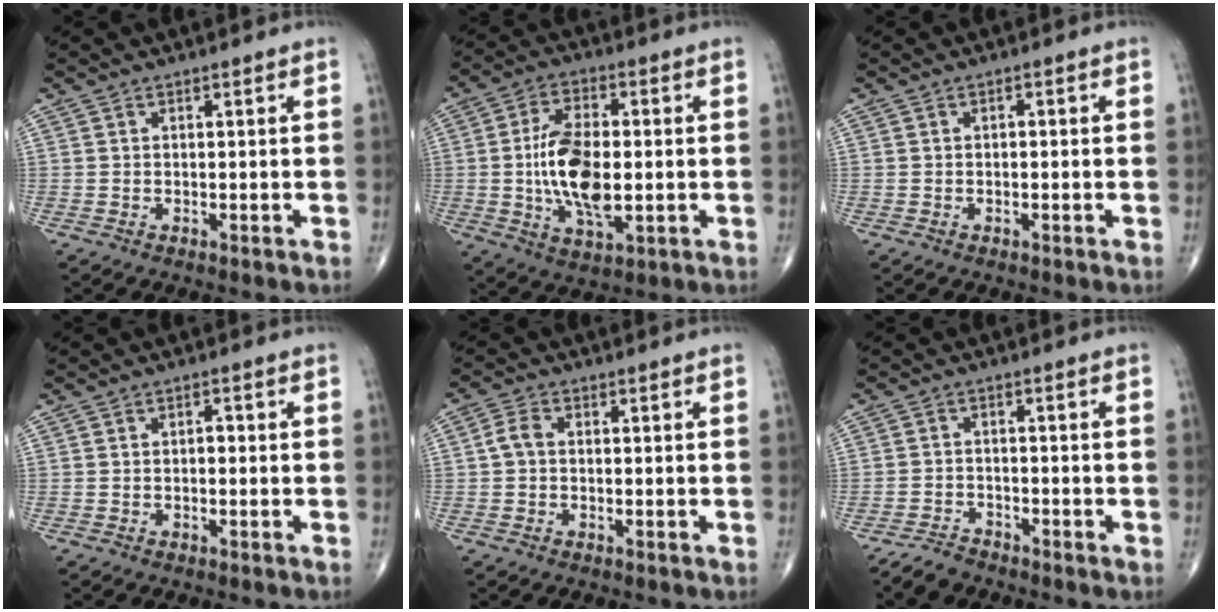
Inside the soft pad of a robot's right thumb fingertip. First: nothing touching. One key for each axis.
{"total": 13.6, "fx": -0.7, "fy": 6.7, "fz": 11.9, "tx": -0.216, "ty": -0.001, "tz": -0.012}
{"total": 0.7, "fx": -0.1, "fy": 0.4, "fz": 0.5, "tx": -0.006, "ty": 0.002, "tz": -0.003}
{"total": 1.3, "fx": -0.1, "fy": 0.8, "fz": 1.1, "tx": -0.012, "ty": 0.005, "tz": -0.005}
{"total": 3.0, "fx": 0.0, "fy": 2.2, "fz": 2.1, "tx": -0.041, "ty": 0.010, "tz": -0.004}
{"total": 3.2, "fx": -2.9, "fy": 1.2, "fz": 0.4, "tx": -0.012, "ty": 0.003, "tz": -0.058}